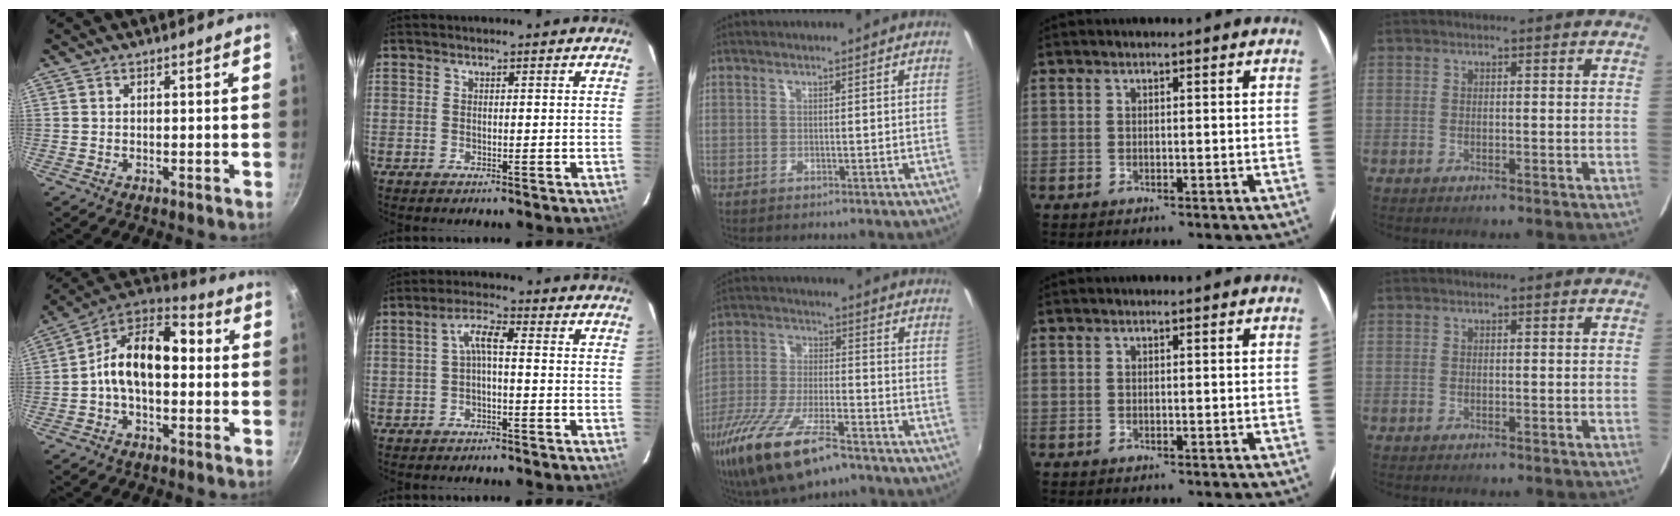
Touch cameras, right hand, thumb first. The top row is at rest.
{"thumb": {"total": 15.3, "force": [-0.1, 9.4, 12.1], "torque": [-0.174, 0.047, -0.025]}, "index": {"total": 3.8, "force": [-0.7, 0.9, 3.7], "torque": [-0.076, 0.013, -0.014]}, "middle": {"total": 19.0, "force": [-12.4, 6.2, 13.0], "torque": [-0.265, -0.047, -0.222]}}